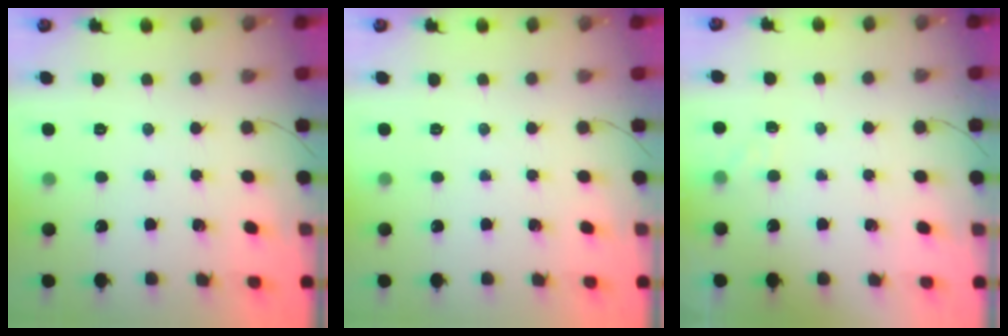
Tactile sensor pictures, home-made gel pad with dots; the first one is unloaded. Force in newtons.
{"total": 0.0}
{"total": 3.8, "press": 3.5, "slide": 1.4}